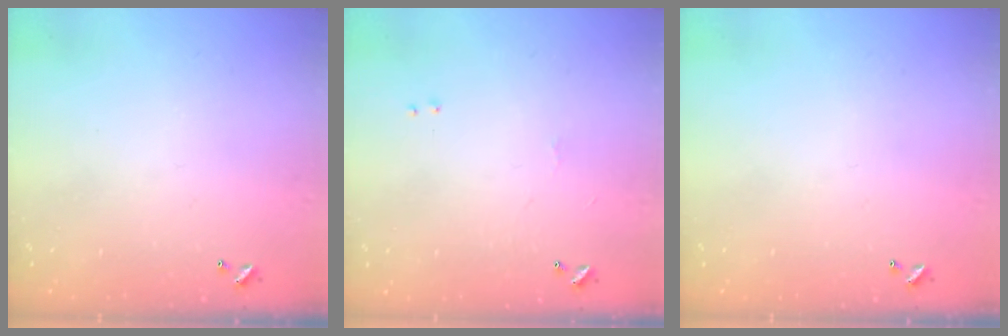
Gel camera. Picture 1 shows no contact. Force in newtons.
{"total": 1.8, "press": 1.8, "slide": 0.6}
{"total": 0.0}